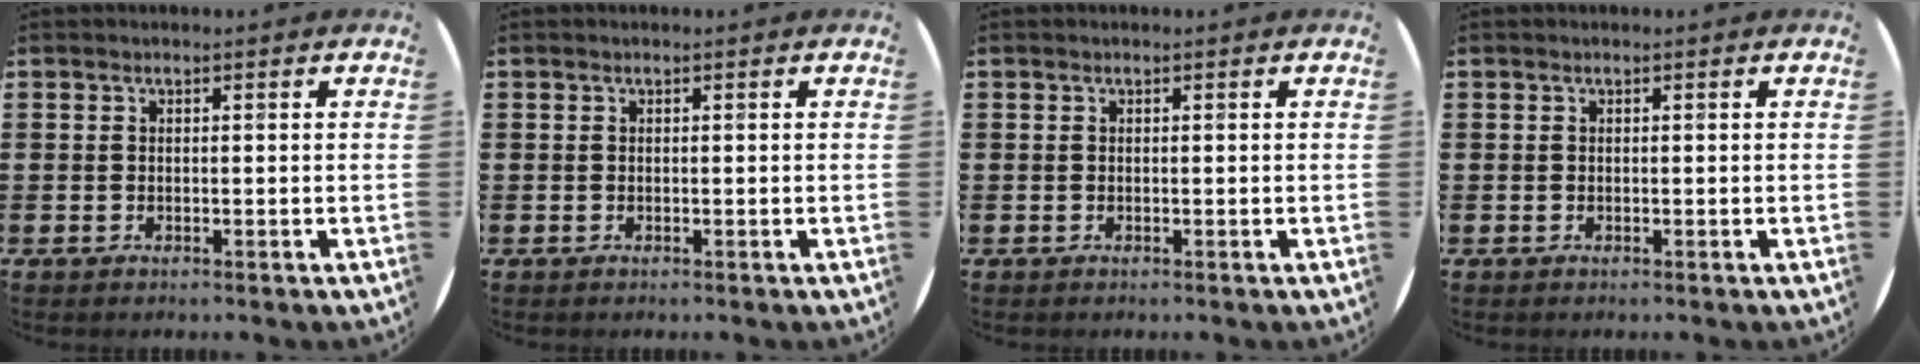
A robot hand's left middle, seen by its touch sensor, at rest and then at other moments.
{"total": 0.0}
{"total": 0.0}
{"total": 0.0}